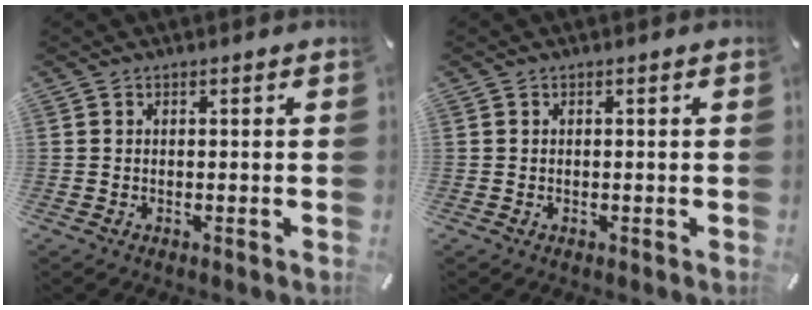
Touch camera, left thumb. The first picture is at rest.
{"total": 0.0}